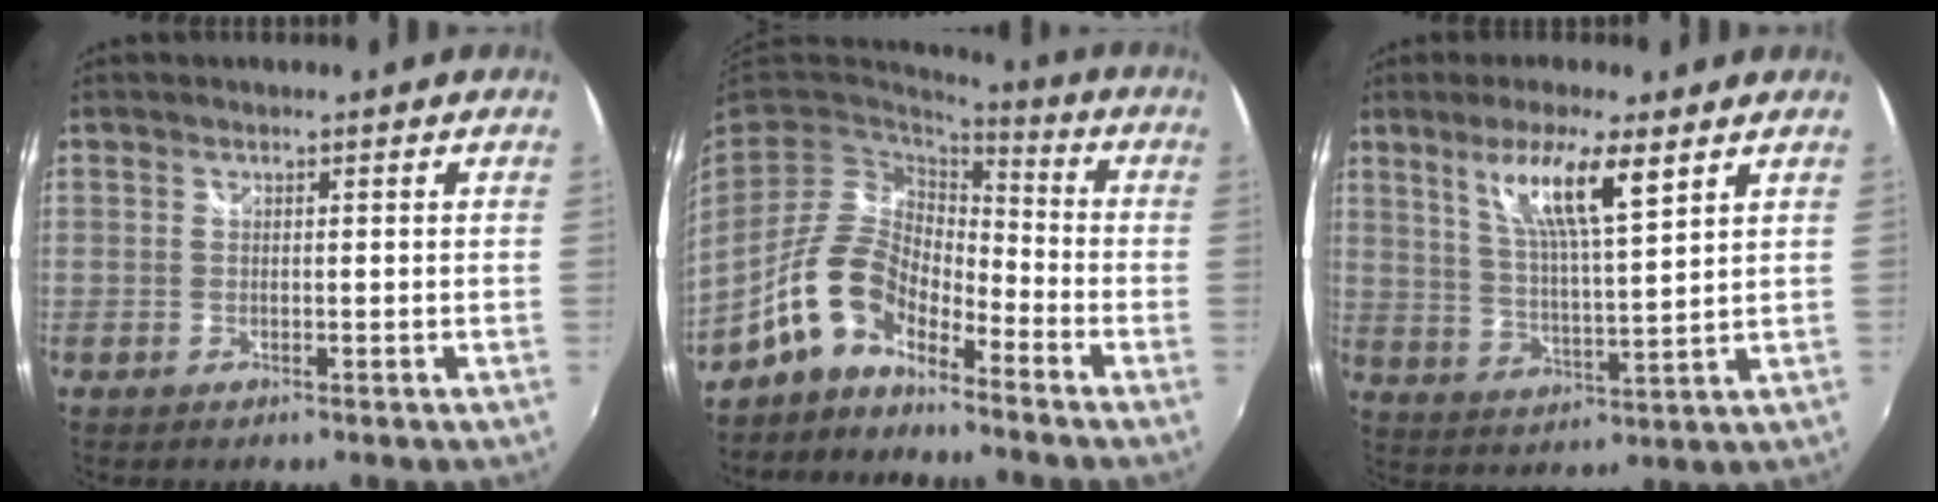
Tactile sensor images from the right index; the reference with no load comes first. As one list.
[{"total": 10.7, "force": [-7.3, 5.0, 6.0], "torque": [-0.124, 0.020, -0.148]}, {"total": 10.2, "force": [5.9, 1.0, 8.3], "torque": [-0.149, -0.001, 0.109]}]